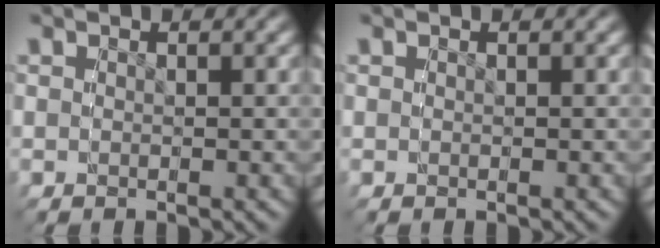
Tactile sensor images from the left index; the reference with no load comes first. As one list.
[{"total": 0.0}]